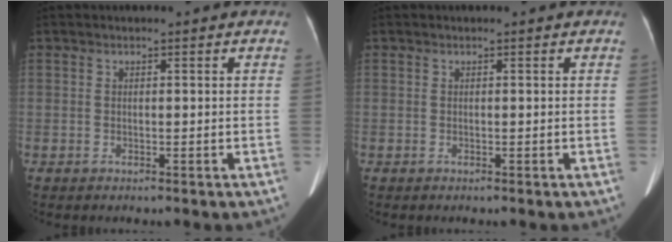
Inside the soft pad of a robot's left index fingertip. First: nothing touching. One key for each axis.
{"total": 0.0}